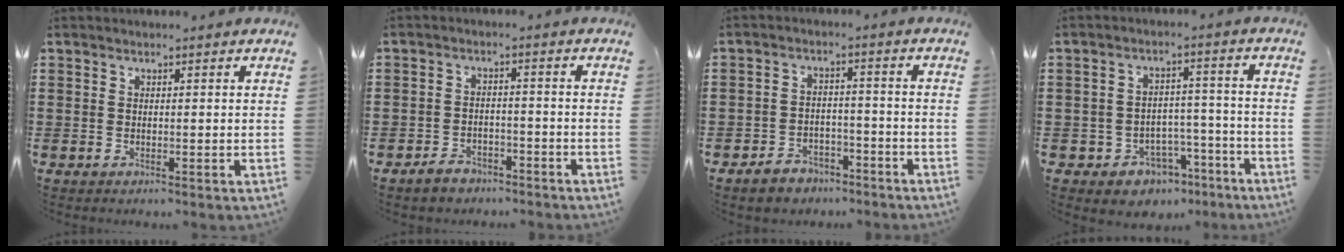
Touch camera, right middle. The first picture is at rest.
{"total": 2.8, "force": [-2.6, 1.0, 0.4], "torque": [-0.013, 0.006, -0.053]}
{"total": 3.6, "force": [-3.4, 1.2, 0.4], "torque": [-0.012, 0.008, -0.070]}
{"total": 4.7, "force": [-3.7, 2.8, 0.7], "torque": [-0.022, 0.019, -0.072]}